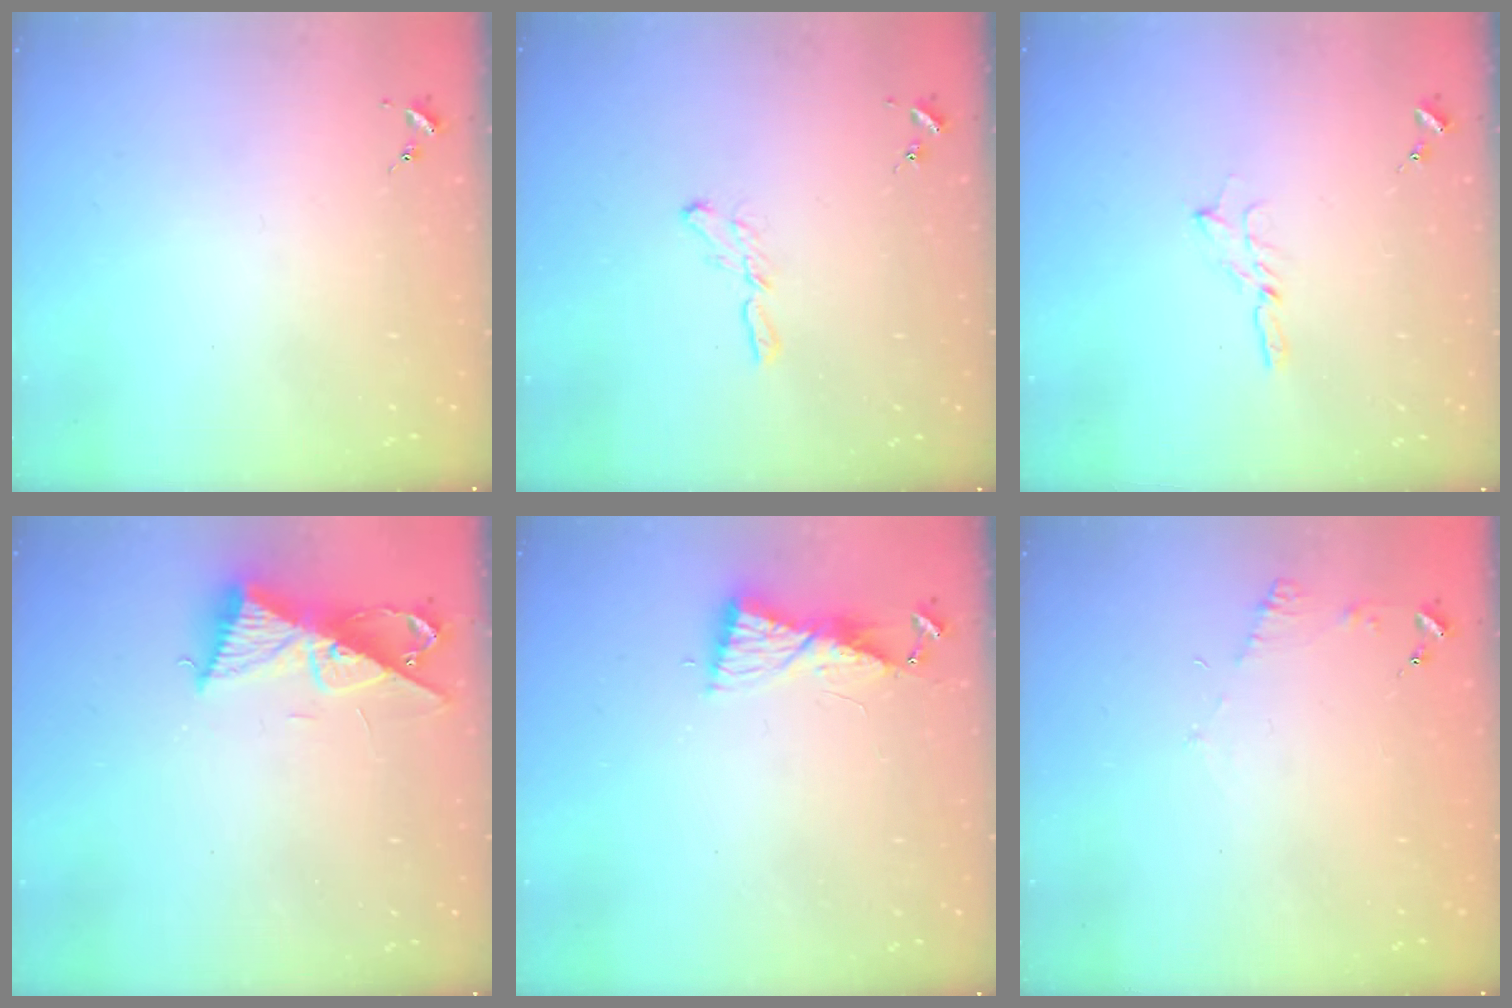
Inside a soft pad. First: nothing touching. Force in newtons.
{"total": 5.0, "press": 5.0, "slide": 0.5}
{"total": 3.0, "press": 3.0, "slide": 0.1}
{"total": 10.0, "press": 10.0, "slide": 0.6}
{"total": 8.7, "press": 8.7, "slide": 0.8}
{"total": 5.6, "press": 5.6, "slide": 0.7}